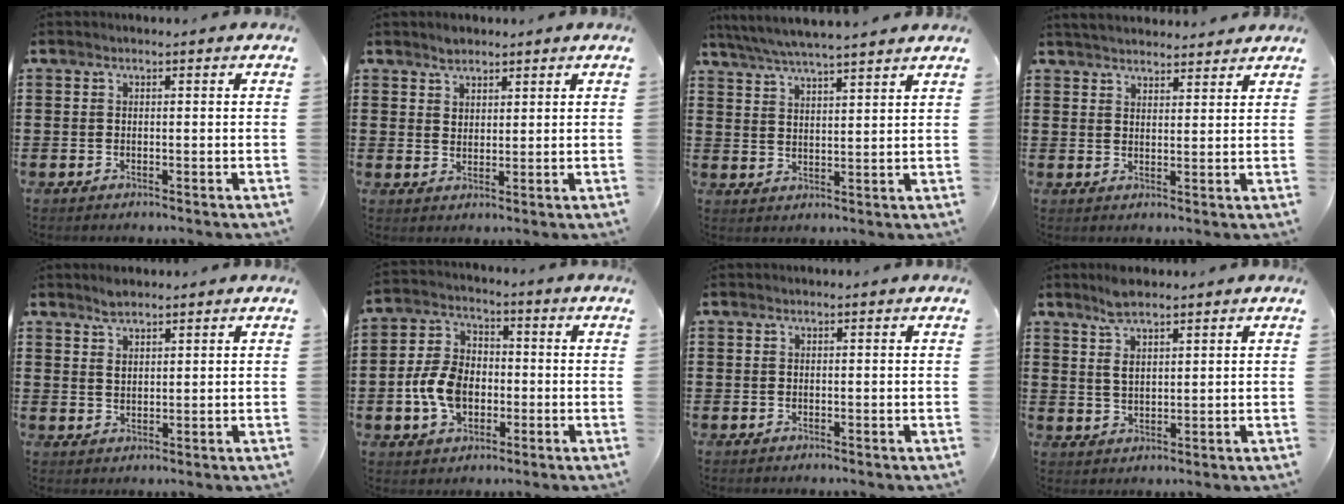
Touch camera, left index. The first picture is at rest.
{"total": 2.5, "force": [2.1, 1.3, 0.3], "torque": [-0.002, 0.000, 0.039]}
{"total": 4.9, "force": [4.6, -0.3, 1.7], "torque": [-0.049, -0.022, 0.080]}
{"total": 3.4, "force": [3.3, 0.1, 0.2], "torque": [-0.014, -0.008, 0.063]}
{"total": 2.5, "force": [2.1, 0.9, 1.0], "torque": [-0.007, -0.004, 0.036]}
{"total": 8.4, "force": [-1.8, 5.9, 5.7], "torque": [-0.138, 0.008, -0.038]}
{"total": 0.0}
{"total": 4.0, "force": [2.7, 1.4, 2.7], "torque": [-0.058, 0.006, 0.048]}